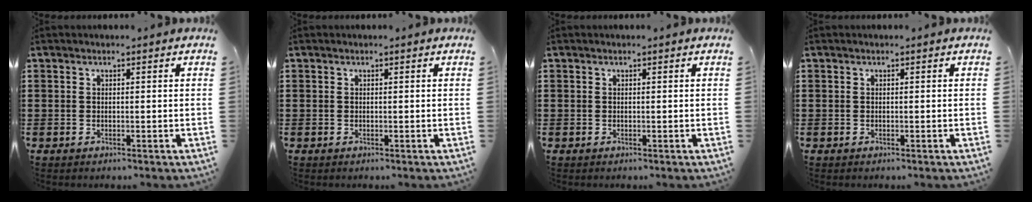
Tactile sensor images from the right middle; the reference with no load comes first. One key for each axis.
{"total": 0.0}
{"total": 0.0}
{"total": 0.0}